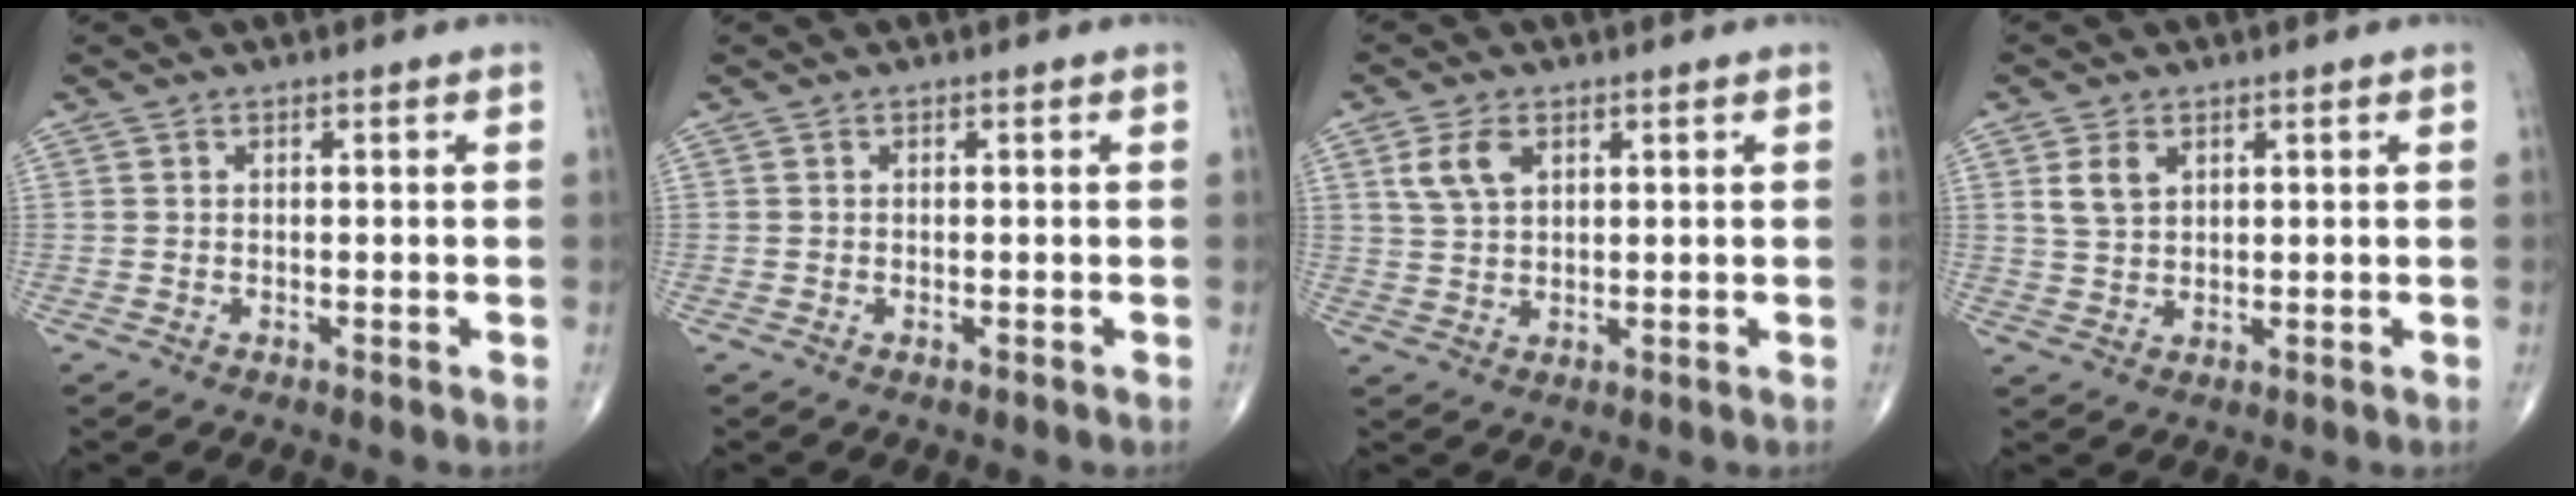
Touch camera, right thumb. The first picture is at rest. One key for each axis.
{"total": 0.0}
{"total": 5.4, "fx": 2.2, "fy": 3.2, "fz": 3.7, "tx": -0.069, "ty": -0.002, "tz": 0.048}
{"total": 4.1, "fx": 1.8, "fy": 2.7, "fz": 2.6, "tx": -0.044, "ty": -0.006, "tz": 0.040}